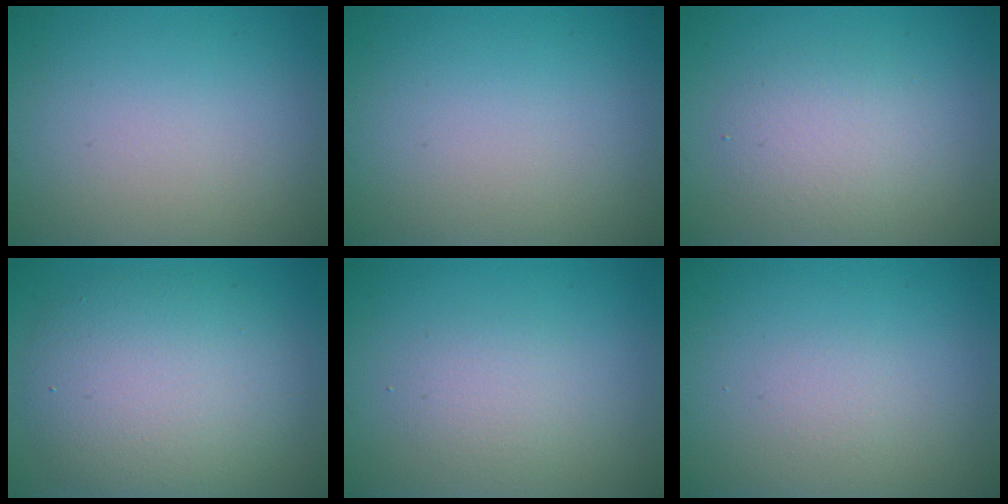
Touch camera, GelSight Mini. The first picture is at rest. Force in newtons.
{"total": 0.0}
{"total": 3.0, "press": 3.0, "slide": 0.2}
{"total": 7.8, "press": 7.8, "slide": 0.1}
{"total": 1.8, "press": 1.8, "slide": 0.1}
{"total": 0.8, "press": 0.7, "slide": 0.1}